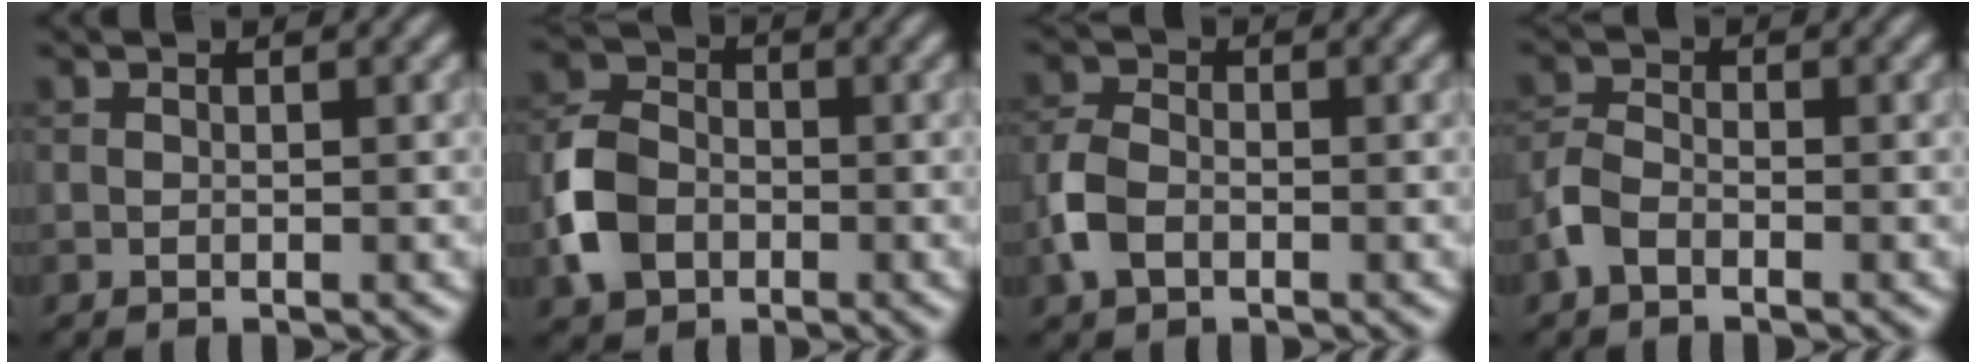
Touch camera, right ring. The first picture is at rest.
{"total": 5.7, "force": [-2.0, 4.4, 3.1], "torque": [-0.065, 0.004, -0.049]}
{"total": 3.7, "force": [-1.5, 2.5, 2.3], "torque": [-0.057, 0.003, -0.039]}
{"total": 2.6, "force": [-1.5, 1.4, 1.5], "torque": [-0.036, 0.005, -0.041]}